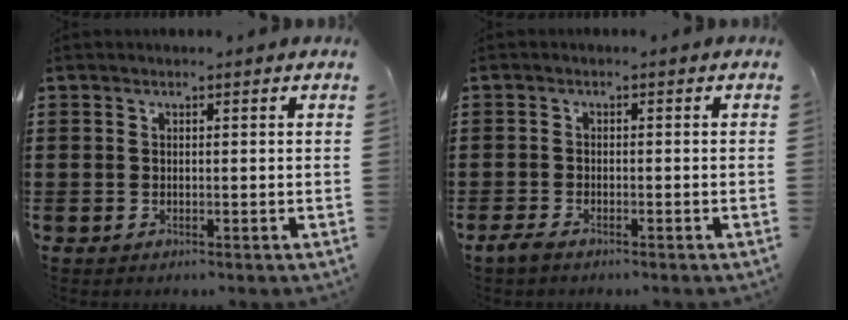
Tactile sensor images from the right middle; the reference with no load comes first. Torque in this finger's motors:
{"motor_torque": [1.08, 0.20, 0.13, 0.04]}